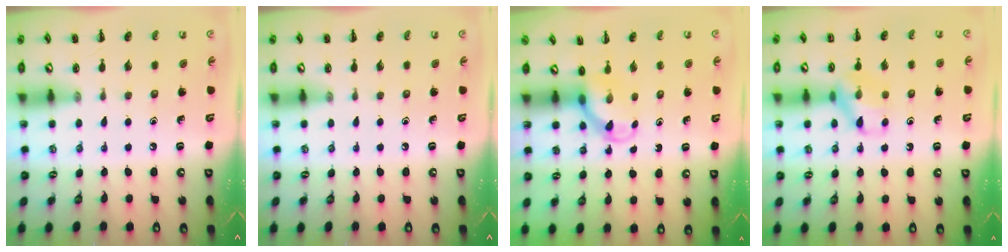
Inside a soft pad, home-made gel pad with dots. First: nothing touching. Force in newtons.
{"total": 0.0}
{"total": 3.5, "press": 3.3, "slide": 1.4}
{"total": 11.3, "press": 11.2, "slide": 1.0}